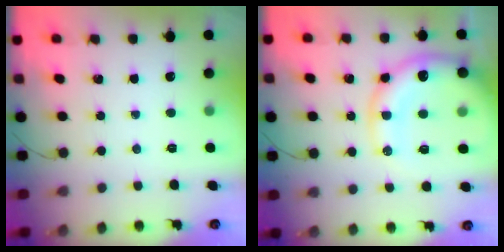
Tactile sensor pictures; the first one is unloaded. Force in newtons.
{"total": 17.4, "press": 17.0, "slide": 3.9}